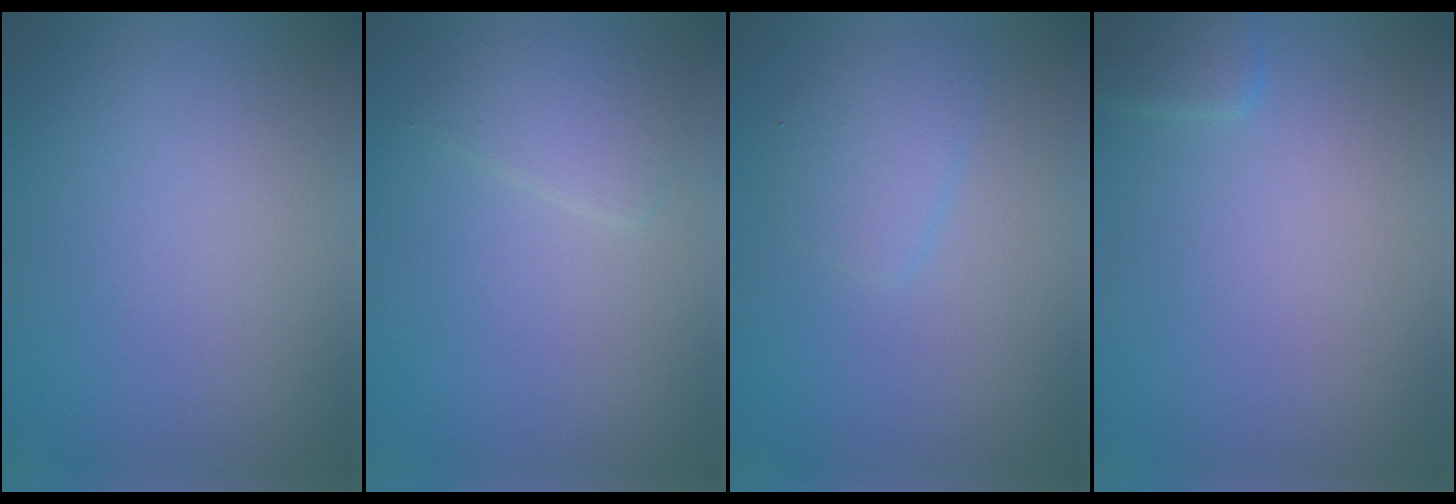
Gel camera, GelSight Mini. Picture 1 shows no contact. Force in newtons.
{"total": 2.3, "press": 2.3, "slide": 0.1}
{"total": 2.0, "press": 2.0, "slide": 0.0}
{"total": 1.5, "press": 1.5, "slide": 0.1}